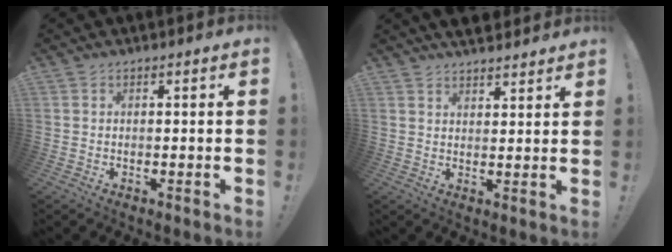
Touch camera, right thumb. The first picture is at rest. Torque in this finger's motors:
{"motor_torque": [-0.27, 2.13, 0.21, 0.23, 0.00]}